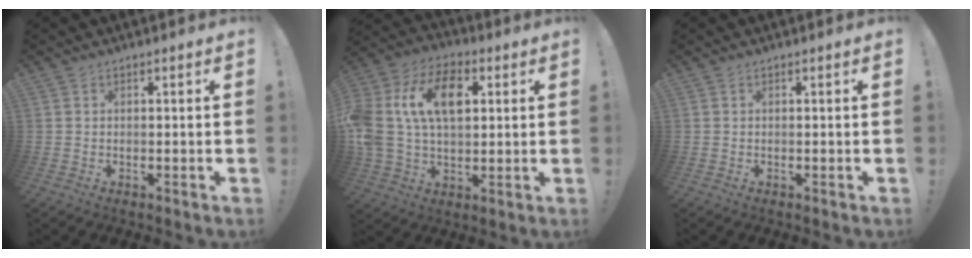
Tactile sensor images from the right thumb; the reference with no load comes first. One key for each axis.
{"total": 18.0, "fx": 4.8, "fy": 11.9, "fz": 12.7, "tx": -0.230, "ty": -0.007, "tz": 0.081}
{"total": 0.0}